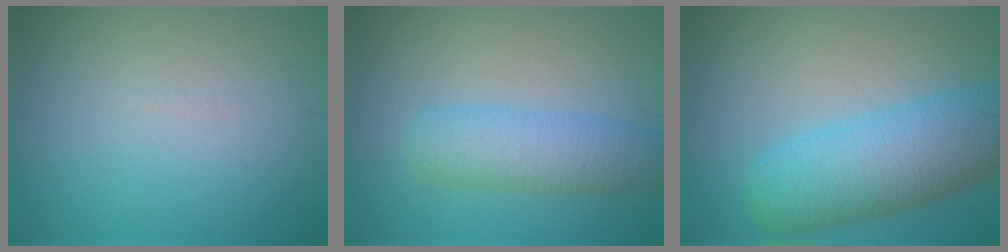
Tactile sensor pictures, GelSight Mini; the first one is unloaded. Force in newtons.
{"total": 4.6, "press": 4.6, "slide": 0.2}
{"total": 7.9, "press": 7.9, "slide": 0.2}